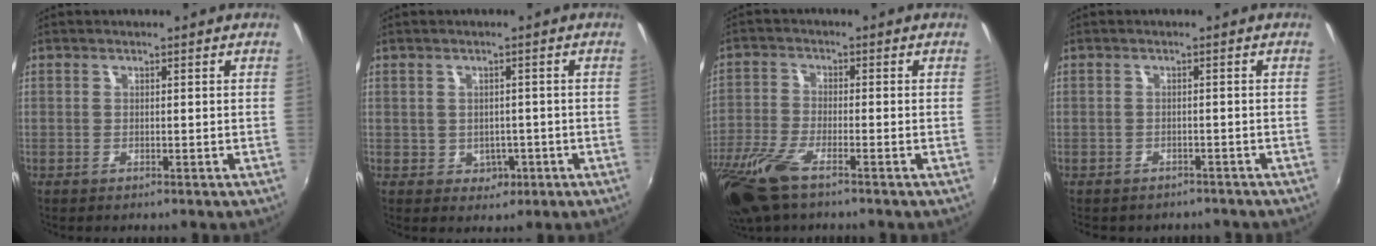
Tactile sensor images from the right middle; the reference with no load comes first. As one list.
[{"total": 2.3, "force": [-0.3, 2.1, 0.8], "torque": [-0.013, 0.001, 0.008]}, {"total": 11.9, "force": [-8.1, 3.1, 8.1], "torque": [-0.193, -0.042, -0.160]}, {"total": 2.9, "force": [-2.6, 1.1, 0.7], "torque": [-0.017, -0.013, -0.031]}]